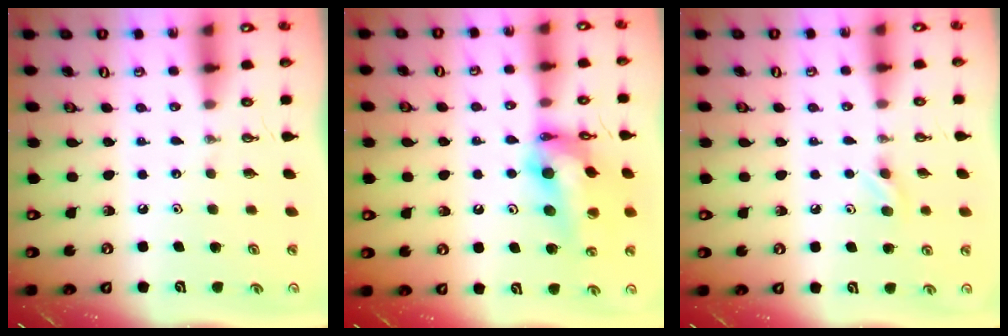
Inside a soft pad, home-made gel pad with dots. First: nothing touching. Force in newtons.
{"total": 16.8, "press": 16.7, "slide": 1.9}
{"total": 4.4, "press": 4.2, "slide": 1.3}